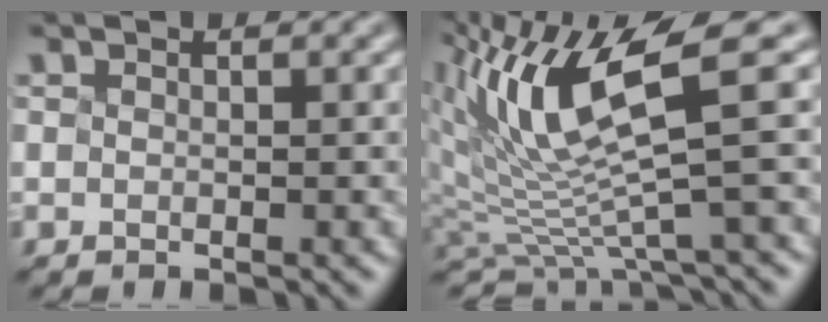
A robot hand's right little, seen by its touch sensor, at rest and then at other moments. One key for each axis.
{"total": 8.0, "fx": 3.2, "fy": 1.7, "fz": 7.2, "tx": -0.159, "ty": -0.018, "tz": 0.095}